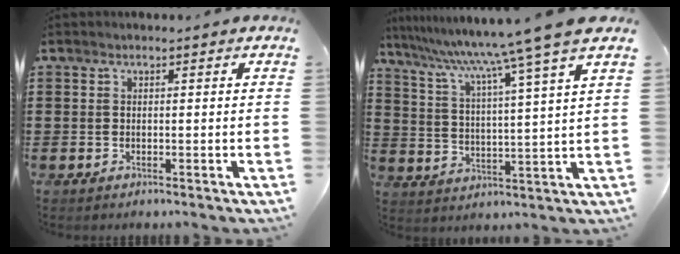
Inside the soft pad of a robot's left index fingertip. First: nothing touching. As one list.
[{"total": 9.1, "force": [7.4, -2.1, 4.8], "torque": [-0.123, -0.052, 0.113]}]